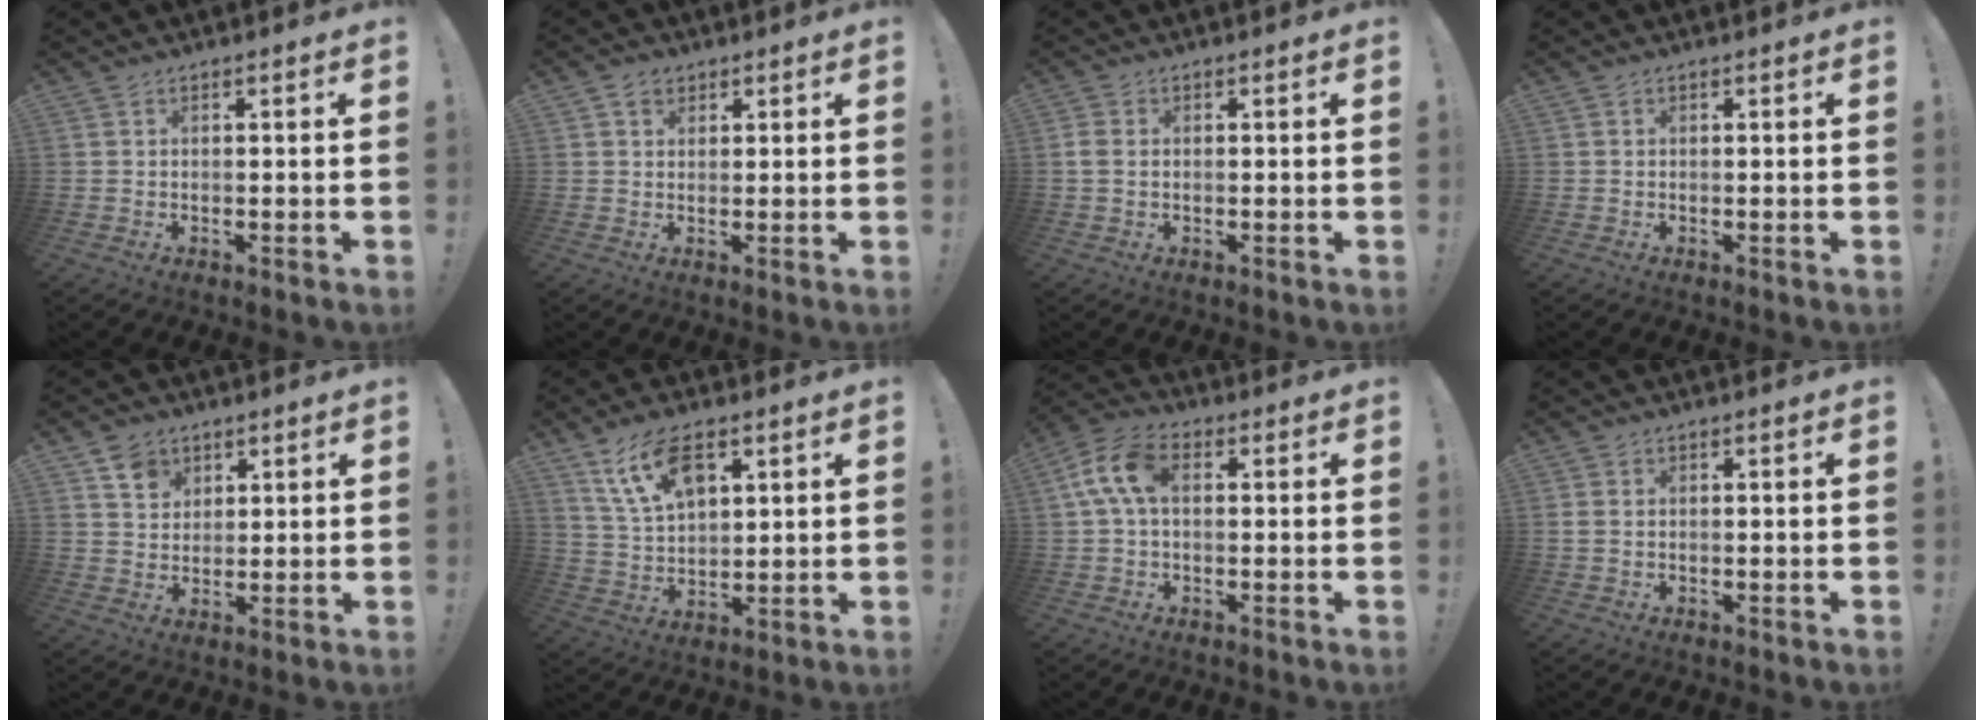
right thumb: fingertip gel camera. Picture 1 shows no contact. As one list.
[{"total": 3.4, "force": [1.9, 2.5, 1.2], "torque": [-0.018, -0.002, 0.036]}, {"total": 2.6, "force": [0.3, 1.8, 1.8], "torque": [-0.046, 0.006, 0.006]}, {"total": 0.0}, {"total": 6.7, "force": [3.9, 5.2, 1.4], "torque": [-0.009, -0.024, 0.074]}, {"total": 12.7, "force": [6.9, 6.6, 8.3], "torque": [-0.157, -0.012, 0.131]}, {"total": 10.4, "force": [1.7, 6.3, 8.1], "torque": [-0.165, 0.015, 0.034]}, {"total": 1.2, "force": [0.4, 0.9, 0.8], "torque": [-0.020, 0.006, 0.008]}]